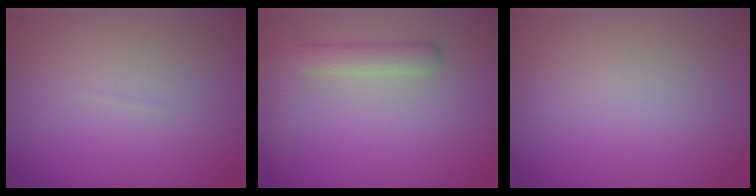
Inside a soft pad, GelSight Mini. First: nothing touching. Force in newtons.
{"total": 2.8, "press": 2.8, "slide": 0.2}
{"total": 0.0}